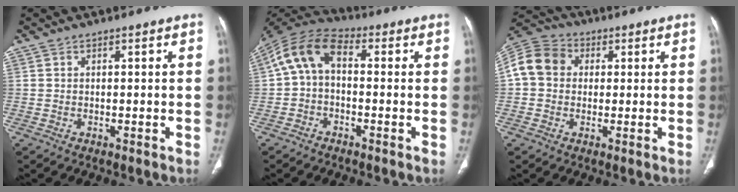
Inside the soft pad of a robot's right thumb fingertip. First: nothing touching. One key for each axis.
{"total": 9.6, "fx": 0.3, "fy": 5.9, "fz": 7.6, "tx": -0.137, "ty": 0.035, "tz": -0.009}
{"total": 10.2, "fx": 1.4, "fy": 8.6, "fz": 5.4, "tx": -0.096, "ty": 0.028, "tz": 0.014}